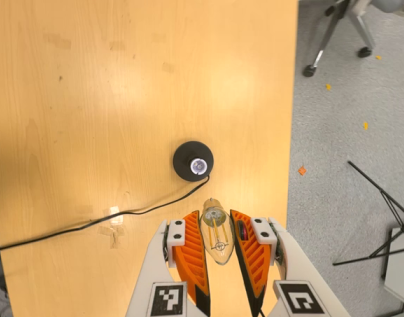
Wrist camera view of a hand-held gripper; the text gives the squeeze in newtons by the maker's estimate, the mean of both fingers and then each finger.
{"total": 14.2, "left": 15.2, "right": 13.2}